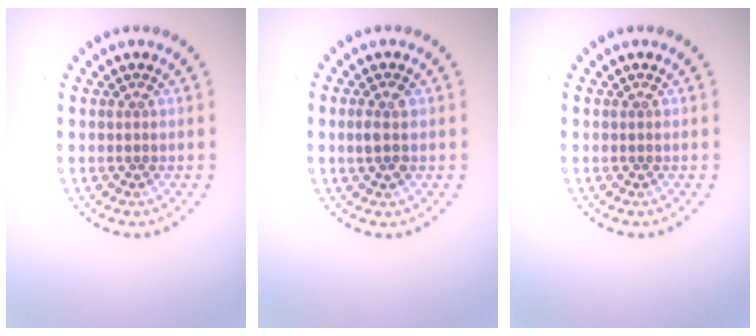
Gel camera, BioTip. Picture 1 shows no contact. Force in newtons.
{"total": 1.7, "press": 1.7, "slide": 0.3}
{"total": 0.0}